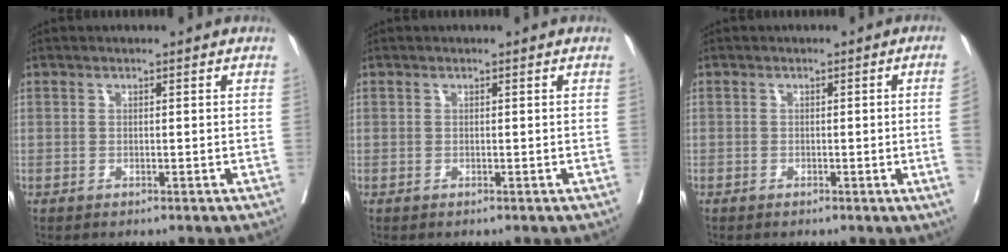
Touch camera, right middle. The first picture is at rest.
{"total": 0.0}
{"total": 3.2, "force": [-0.5, -1.3, 2.9], "torque": [-0.034, -0.004, -0.005]}